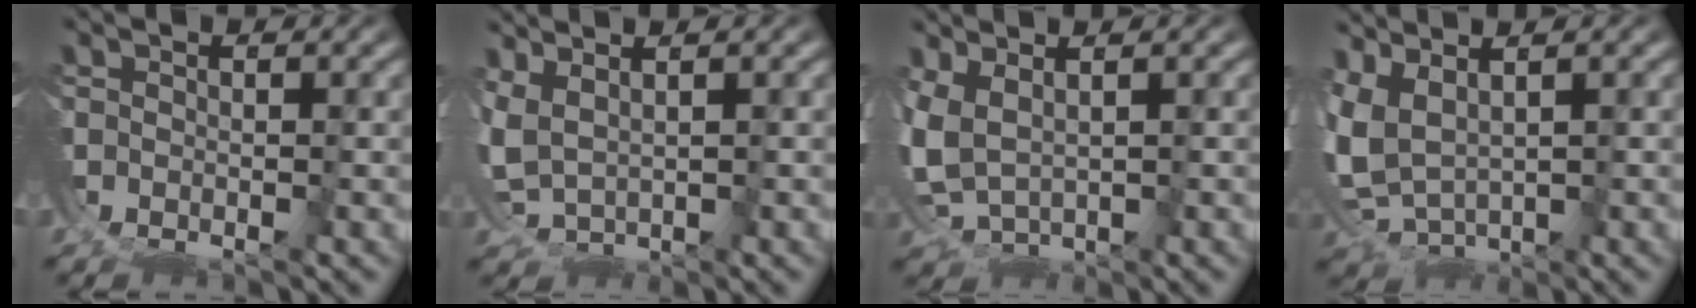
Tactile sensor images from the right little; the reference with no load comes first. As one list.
[{"total": 4.1, "force": [0.4, 3.5, 2.1], "torque": [-0.085, -0.018, 0.021]}, {"total": 4.7, "force": [0.0, 3.9, 2.5], "torque": [-0.100, -0.027, 0.022]}, {"total": 7.8, "force": [-0.4, 6.9, 3.6], "torque": [-0.130, -0.033, 0.004]}]